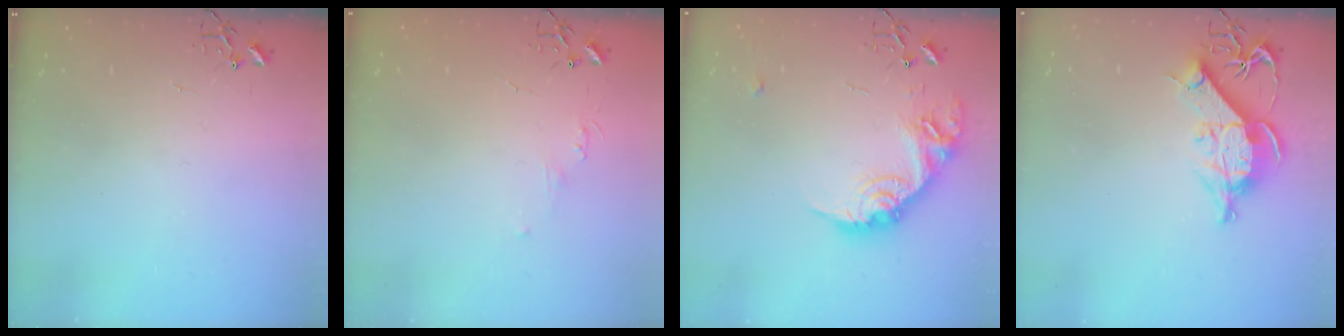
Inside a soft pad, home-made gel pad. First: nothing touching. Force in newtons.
{"total": 4.0, "press": 3.9, "slide": 0.6}
{"total": 17.6, "press": 17.6, "slide": 0.8}
{"total": 11.0, "press": 11.0, "slide": 1.3}